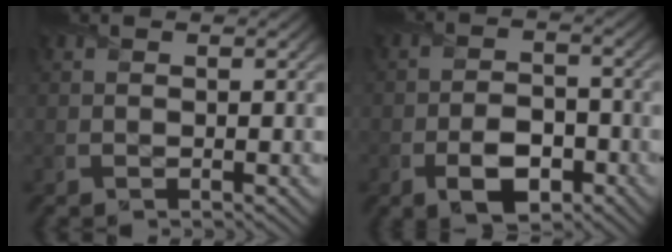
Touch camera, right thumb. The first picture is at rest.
{"total": 5.8, "force": [-2.8, 3.2, 3.8], "torque": [-0.066, -0.006, -0.055]}